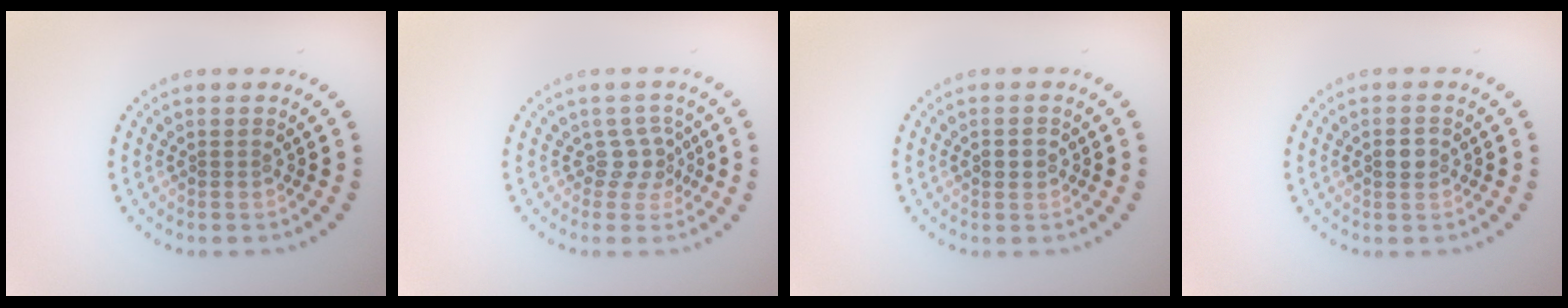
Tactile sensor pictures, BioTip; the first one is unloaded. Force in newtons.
{"total": 2.1, "press": 1.4, "slide": 1.6}
{"total": 1.1, "press": 1.1, "slide": 0.1}
{"total": 1.6, "press": 1.5, "slide": 0.3}